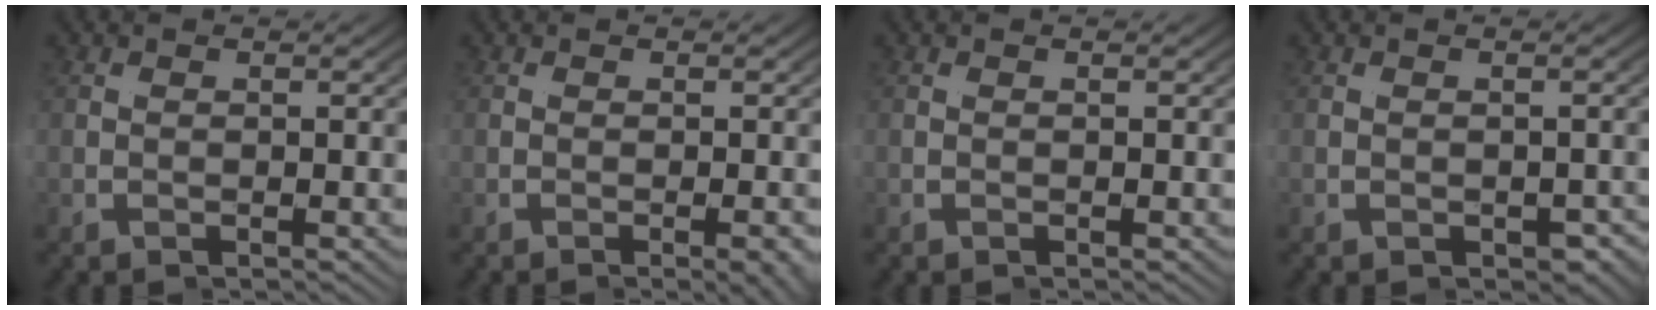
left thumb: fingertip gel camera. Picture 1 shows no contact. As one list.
[{"total": 1.3, "force": [-0.5, 0.0, 1.2], "torque": [-0.026, 0.000, -0.015]}, {"total": 0.0}, {"total": 1.9, "force": [-0.8, 1.2, 1.3], "torque": [-0.019, -0.010, -0.007]}]